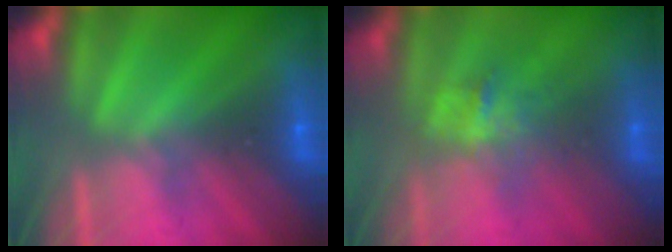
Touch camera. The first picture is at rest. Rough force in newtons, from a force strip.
{"total": 2.8}